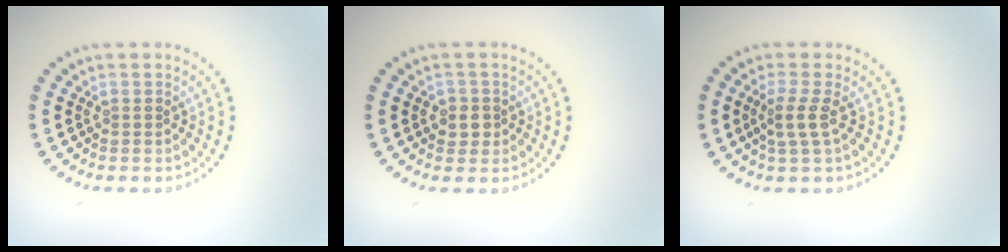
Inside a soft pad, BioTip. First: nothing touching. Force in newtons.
{"total": 1.7, "press": 1.5, "slide": 0.7}
{"total": 2.2, "press": 1.6, "slide": 1.5}